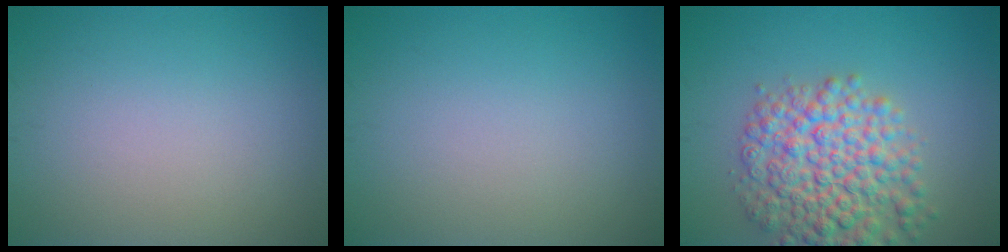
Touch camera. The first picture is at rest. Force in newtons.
{"total": 0.0}
{"total": 7.7, "press": 7.7, "slide": 0.3}